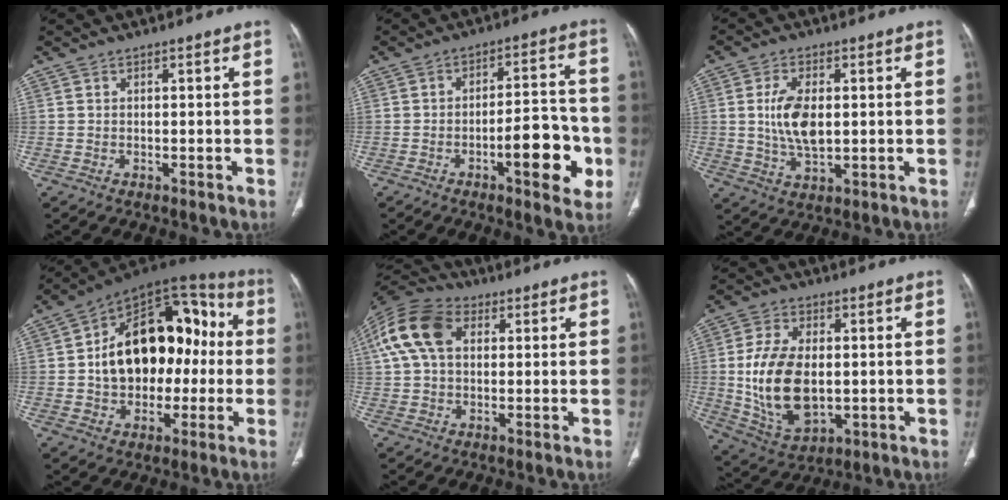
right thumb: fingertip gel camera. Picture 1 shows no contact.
{"total": 12.5, "force": [-4.3, 4.3, 10.9], "torque": [-0.126, 0.028, -0.060]}
{"total": 8.8, "force": [0.8, 4.6, 7.4], "torque": [-0.145, -0.006, 0.018]}
{"total": 23.1, "force": [0.1, 15.3, 17.3], "torque": [-0.235, 0.046, 0.004]}
{"total": 13.9, "force": [3.7, 9.3, 9.7], "torque": [-0.193, 0.027, 0.062]}
{"total": 15.7, "force": [-0.2, 9.4, 12.6], "torque": [-0.234, -0.007, 0.014]}